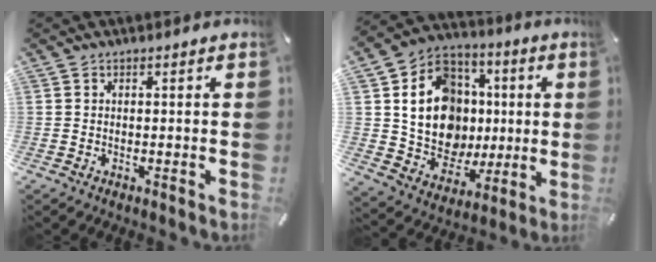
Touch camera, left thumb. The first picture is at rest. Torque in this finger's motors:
{"motor_torque": [0.96, 0.94, 1.16, -0.91, 0.56]}